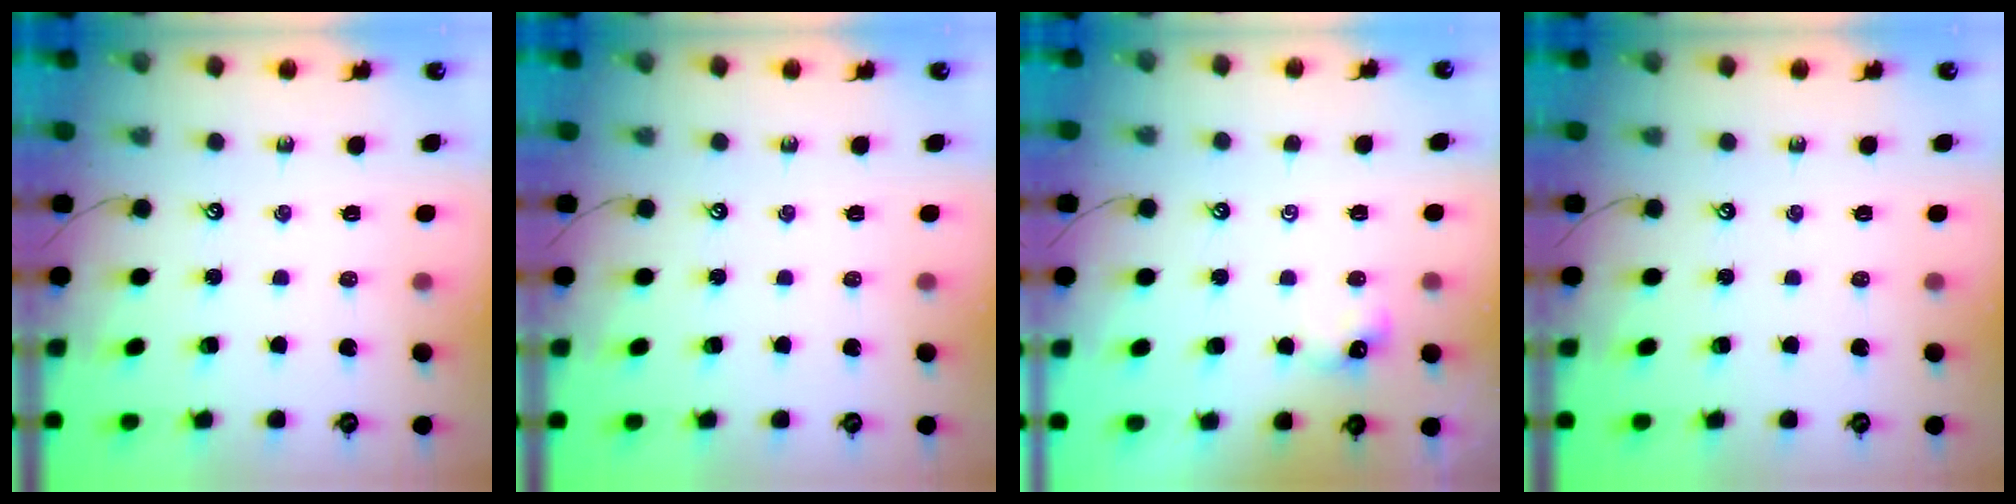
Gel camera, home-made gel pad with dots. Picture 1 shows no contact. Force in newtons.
{"total": 0.0}
{"total": 1.3, "press": 1.3, "slide": 0.1}
{"total": 0.0}